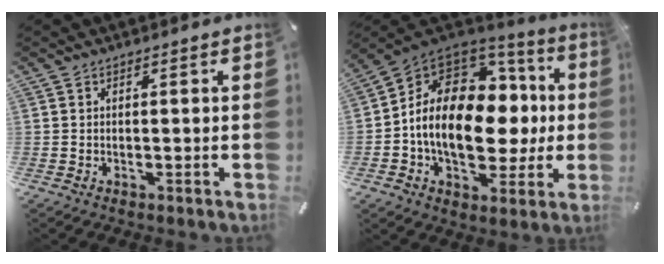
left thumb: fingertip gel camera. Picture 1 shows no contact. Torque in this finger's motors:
{"motor_torque": [1.62, 3.39, 2.77, 0.00, 0.29]}